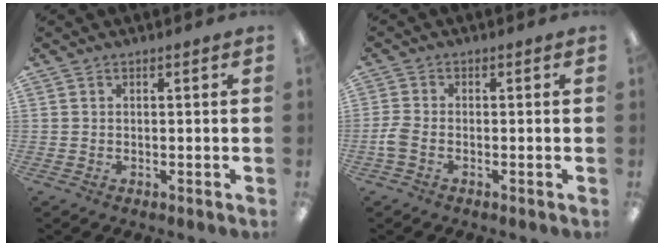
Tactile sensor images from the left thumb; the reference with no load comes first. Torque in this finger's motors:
{"motor_torque": [-0.03, 0.04, 0.22, -0.26, 0.00]}